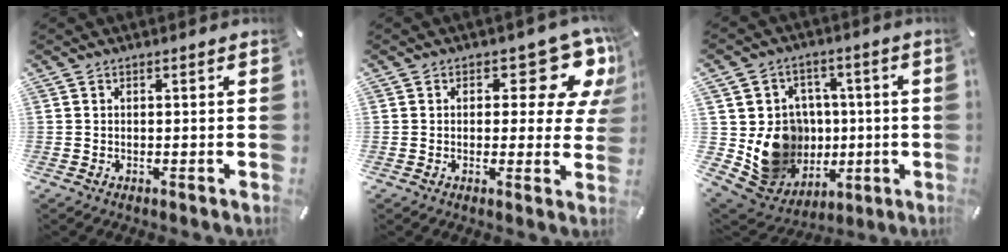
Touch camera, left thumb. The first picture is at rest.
{"total": 12.5, "force": [6.3, 5.9, 8.9], "torque": [-0.100, -0.049, 0.105]}
{"total": 14.9, "force": [-0.6, 14.1, 4.6], "torque": [-0.081, -0.003, 0.025]}